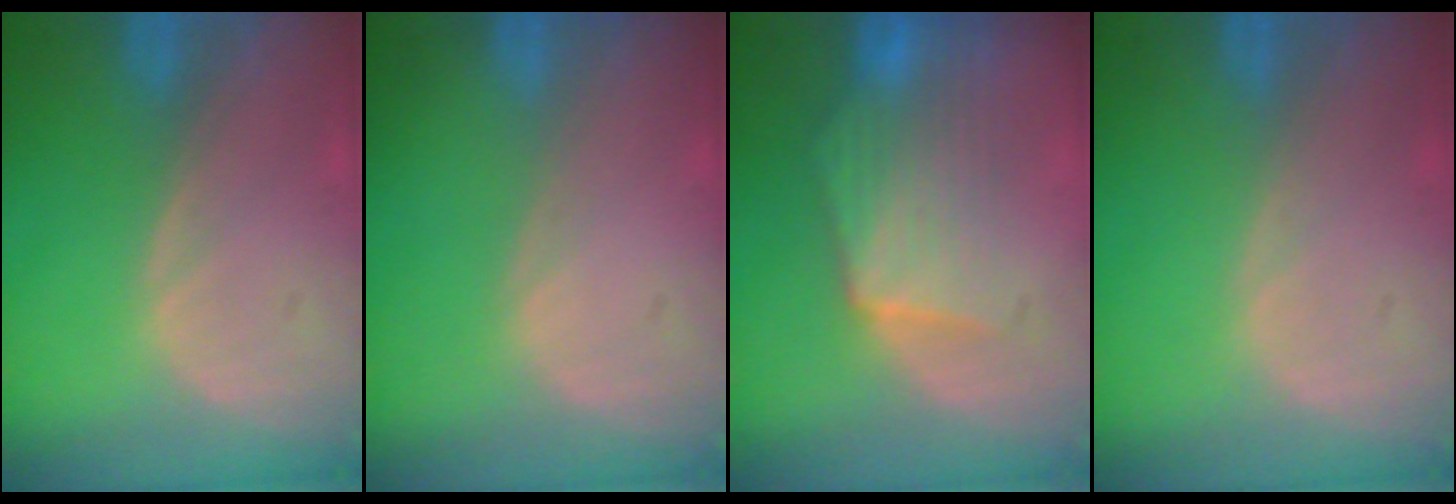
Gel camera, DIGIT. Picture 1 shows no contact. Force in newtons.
{"total": 0.0}
{"total": 7.5, "press": 7.4, "slide": 1.2}
{"total": 0.0}